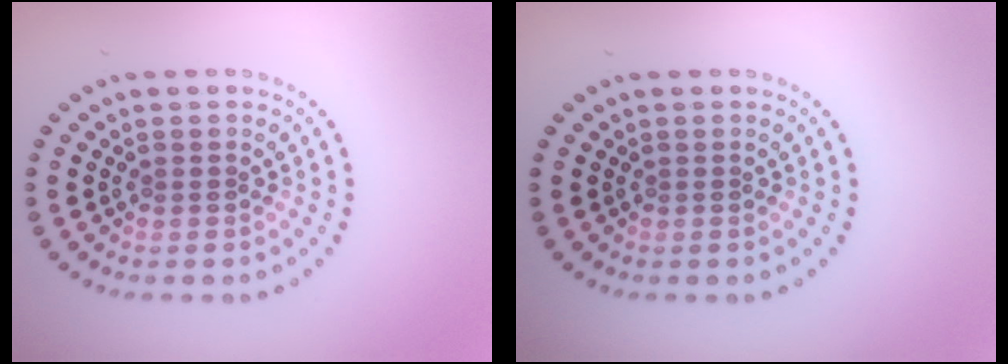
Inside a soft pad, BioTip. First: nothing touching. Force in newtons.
{"total": 0.0}